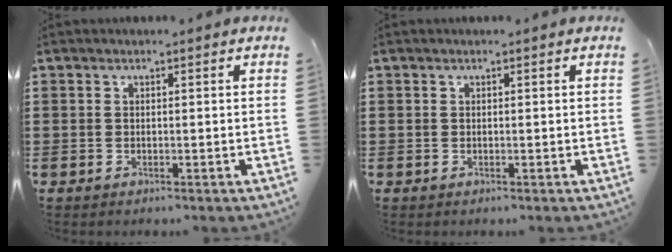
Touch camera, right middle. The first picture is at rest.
{"total": 0.0}